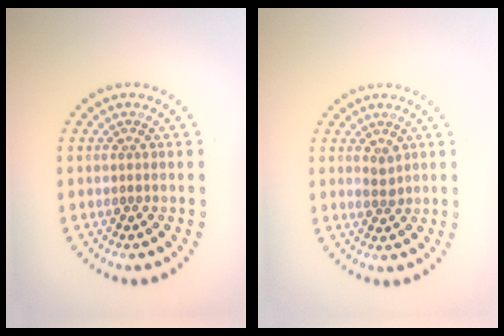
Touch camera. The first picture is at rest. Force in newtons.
{"total": 1.1, "press": 1.0, "slide": 0.4}